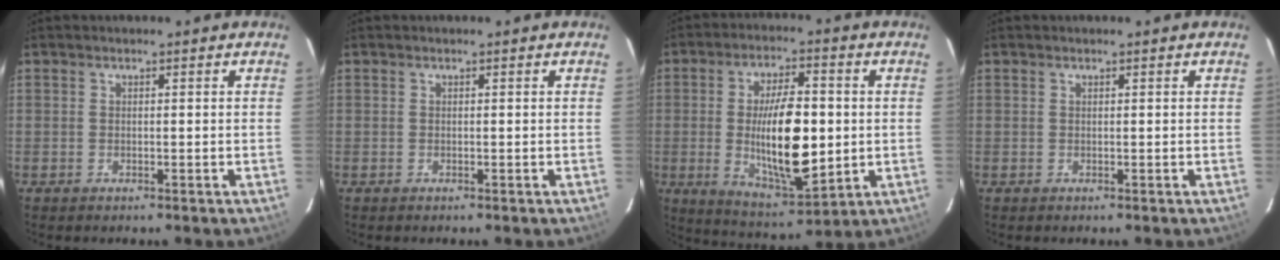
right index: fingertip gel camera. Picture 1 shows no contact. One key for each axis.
{"total": 0.0}
{"total": 16.6, "fx": -0.9, "fy": 6.3, "fz": 15.4, "tx": -0.271, "ty": -0.014, "tz": -0.004}
{"total": 0.0}